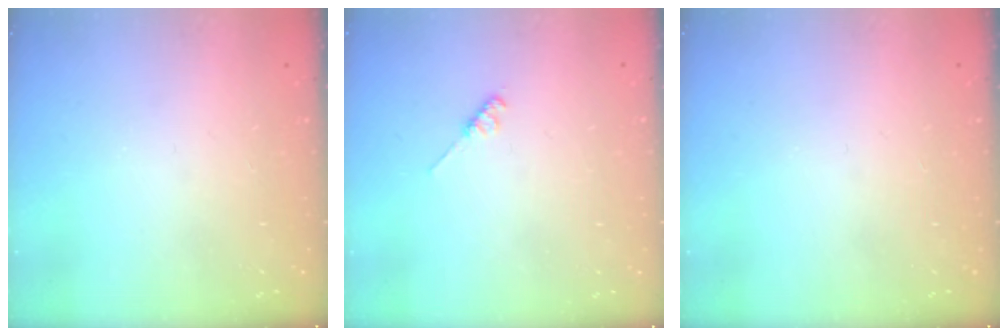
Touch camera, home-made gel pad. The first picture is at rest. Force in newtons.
{"total": 2.6, "press": 2.5, "slide": 0.4}
{"total": 0.0}